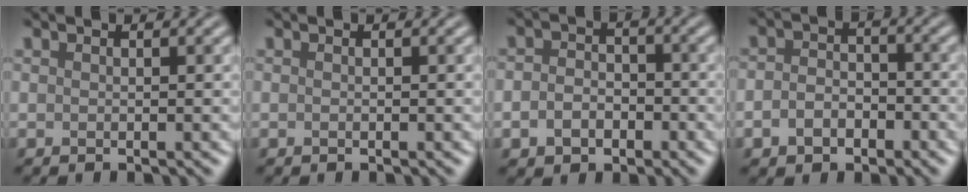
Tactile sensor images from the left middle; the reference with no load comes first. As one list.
[{"total": 0.0}, {"total": 3.1, "force": [-1.2, 2.3, 1.6], "torque": [-0.028, -0.001, -0.027]}, {"total": 3.1, "force": [-1.4, 2.2, 1.7], "torque": [-0.033, 0.001, -0.032]}]